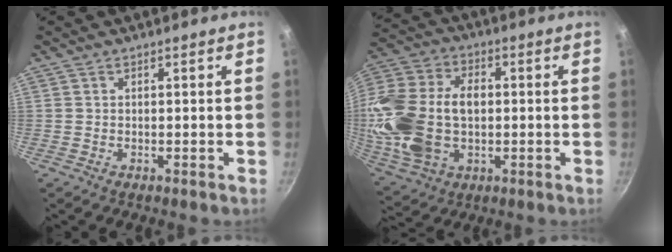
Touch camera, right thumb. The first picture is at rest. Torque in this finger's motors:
{"motor_torque": [1.53, 3.48, 1.48, -0.83, 0.30]}